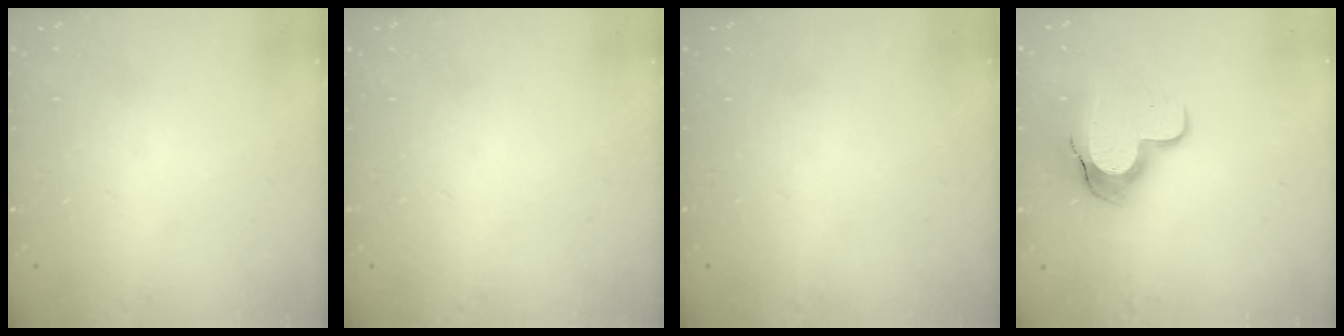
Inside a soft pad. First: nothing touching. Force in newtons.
{"total": 0.0}
{"total": 0.0}
{"total": 11.8, "press": 11.7, "slide": 1.0}